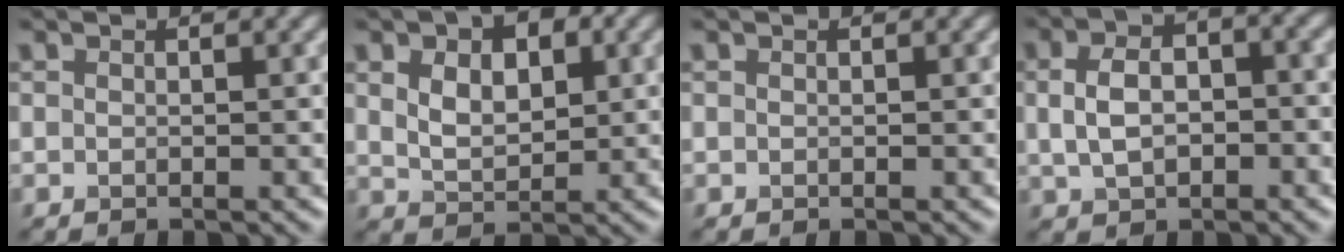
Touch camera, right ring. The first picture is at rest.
{"total": 6.4, "force": [2.3, 3.8, 4.6], "torque": [-0.071, 0.007, 0.028]}
{"total": 0.0}
{"total": 5.2, "force": [0.1, 3.3, 4.0], "torque": [-0.080, 0.005, 0.006]}